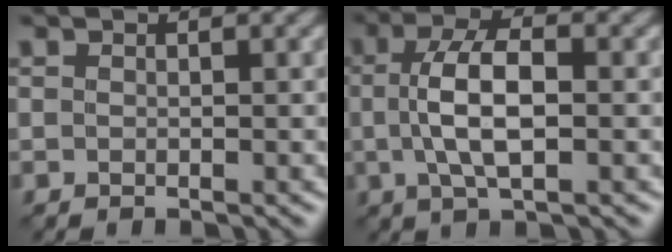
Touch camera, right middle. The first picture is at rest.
{"total": 5.5, "force": [0.1, 2.1, 5.1], "torque": [-0.102, 0.006, -0.002]}